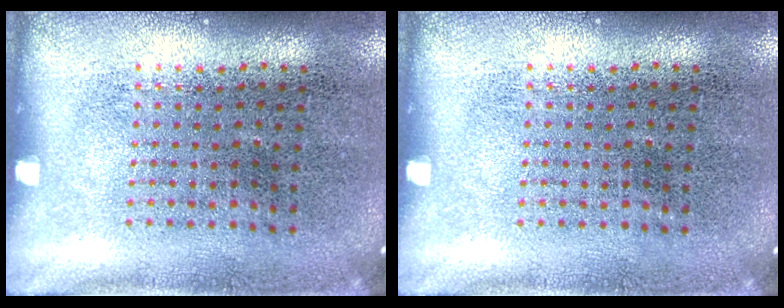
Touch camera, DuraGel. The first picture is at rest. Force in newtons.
{"total": 0.0}